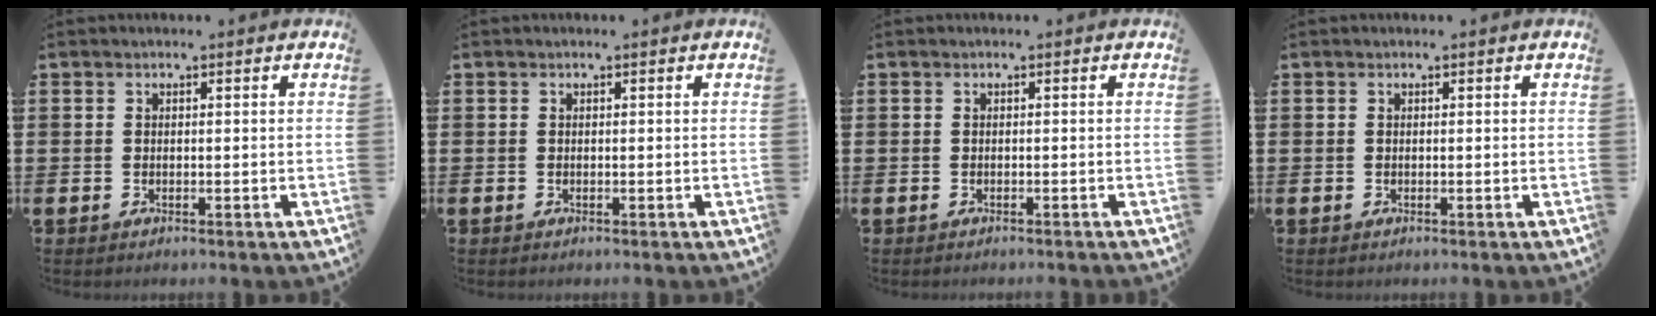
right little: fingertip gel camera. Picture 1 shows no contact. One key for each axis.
{"total": 0.0}
{"total": 0.0}
{"total": 0.0}